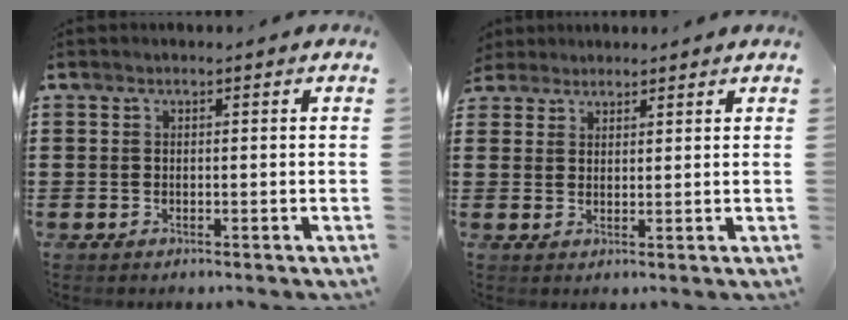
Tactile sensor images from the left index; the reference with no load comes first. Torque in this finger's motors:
{"motor_torque": [0.77, -0.54, 1.06, 0.21]}